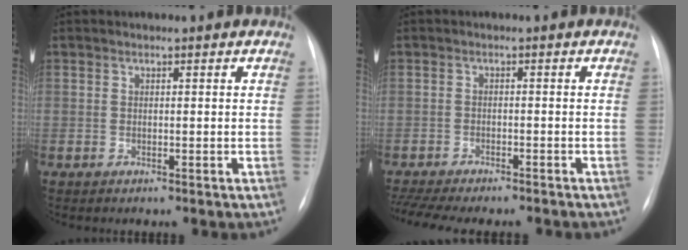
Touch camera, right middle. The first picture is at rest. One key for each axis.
{"total": 12.8, "fx": -11.2, "fy": 2.7, "fz": 5.6, "tx": -0.104, "ty": -0.006, "tz": -0.152}